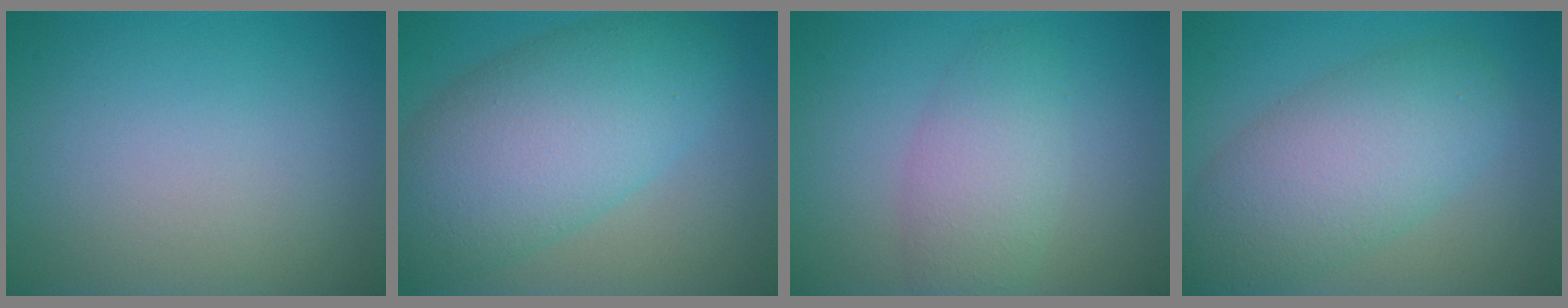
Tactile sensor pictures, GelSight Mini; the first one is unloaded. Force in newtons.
{"total": 10.0, "press": 10.0, "slide": 0.2}
{"total": 3.9, "press": 3.9, "slide": 0.2}
{"total": 7.1, "press": 7.1, "slide": 0.2}